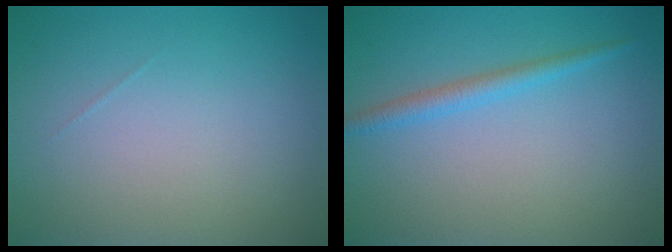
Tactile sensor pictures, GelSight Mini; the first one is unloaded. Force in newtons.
{"total": 1.8, "press": 1.8, "slide": 0.1}